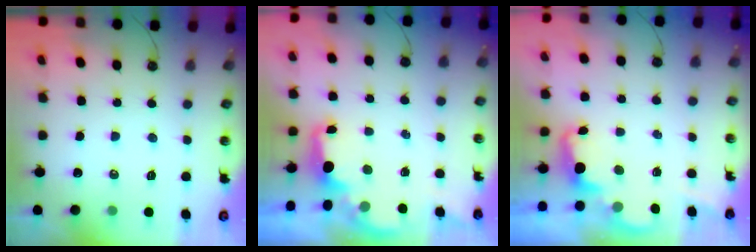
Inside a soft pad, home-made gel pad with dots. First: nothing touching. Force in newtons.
{"total": 1.9, "press": 1.8, "slide": 0.8}
{"total": 2.4, "press": 2.4, "slide": 0.6}